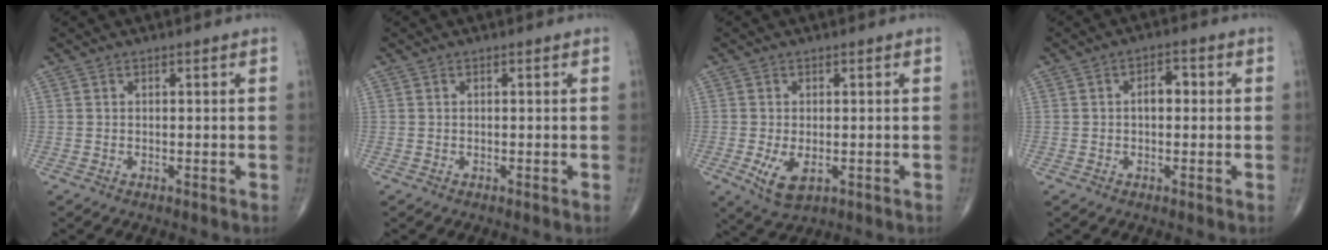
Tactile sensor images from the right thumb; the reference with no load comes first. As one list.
[{"total": 0.0}, {"total": 5.4, "force": [-1.4, 2.9, 4.4], "torque": [-0.084, -0.013, -0.018]}, {"total": 3.5, "force": [0.2, 2.1, 2.9], "torque": [-0.033, 0.012, -0.003]}]